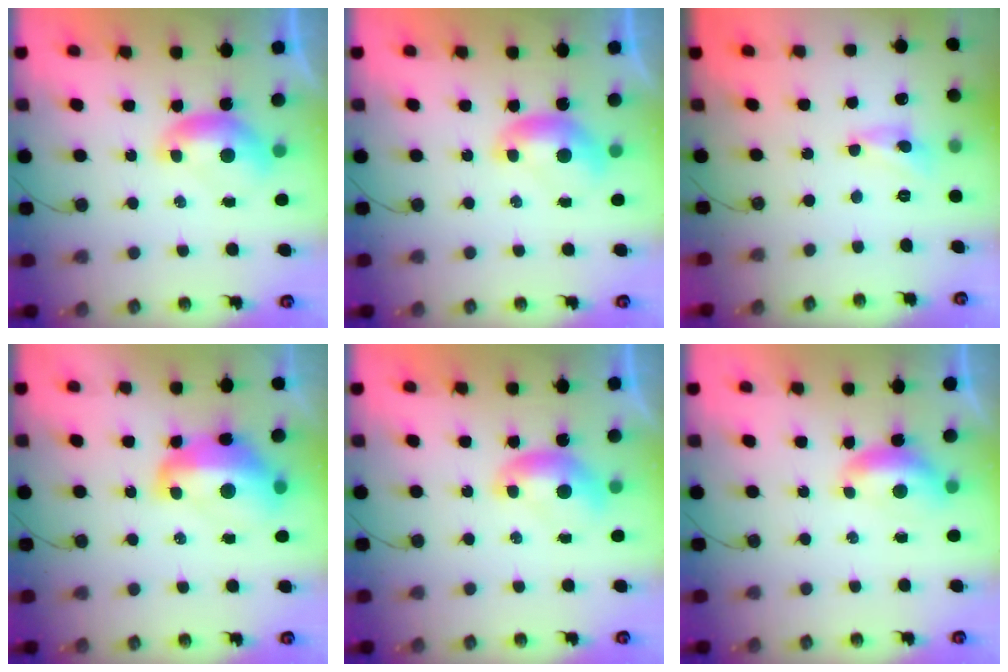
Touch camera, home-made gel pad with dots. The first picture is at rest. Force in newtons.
{"total": 0.0}
{"total": 1.9, "press": 1.9, "slide": 0.2}
{"total": 8.9, "press": 8.8, "slide": 1.5}
{"total": 0.0}
{"total": 0.6, "press": 0.0, "slide": 0.6}